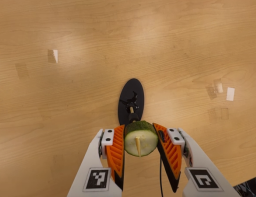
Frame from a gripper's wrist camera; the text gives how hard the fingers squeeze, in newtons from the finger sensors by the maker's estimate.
{"total": 10.2, "left": 10.3, "right": 10.1}